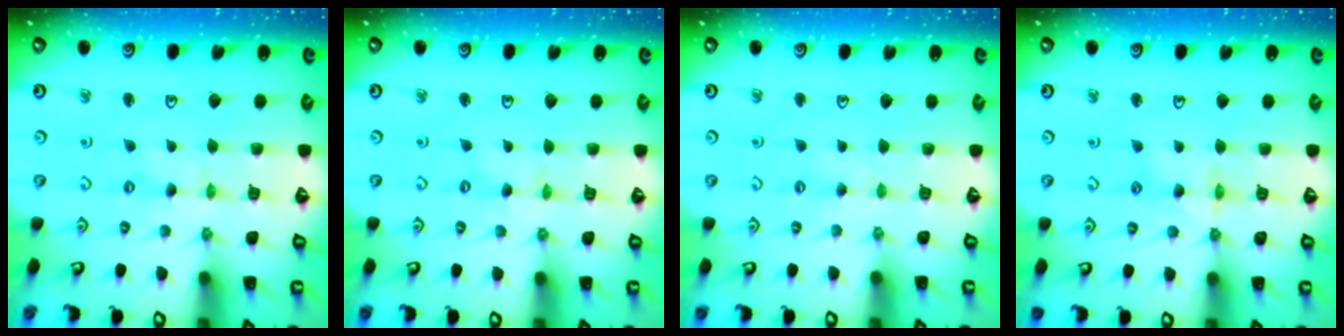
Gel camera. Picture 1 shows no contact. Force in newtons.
{"total": 0.0}
{"total": 2.4, "press": 2.4, "slide": 0.4}
{"total": 3.8, "press": 3.8, "slide": 0.3}